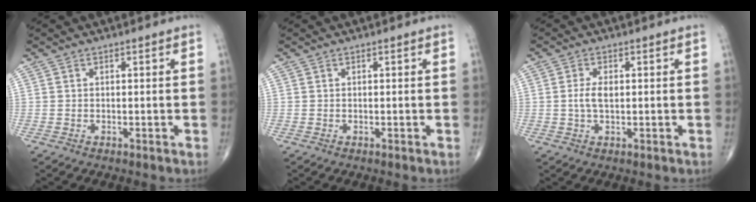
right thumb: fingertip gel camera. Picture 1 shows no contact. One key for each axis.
{"total": 0.0}
{"total": 3.3, "fx": 0.1, "fy": 1.6, "fz": 2.9, "tx": -0.064, "ty": 0.003, "tz": 0.002}